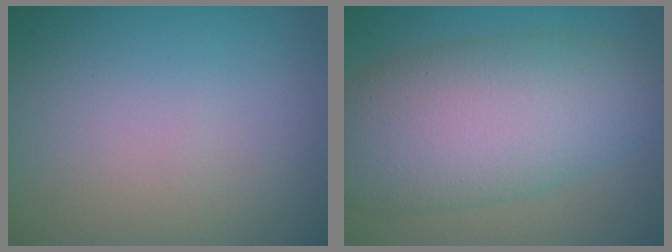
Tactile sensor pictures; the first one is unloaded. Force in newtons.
{"total": 9.6, "press": 9.6, "slide": 0.3}